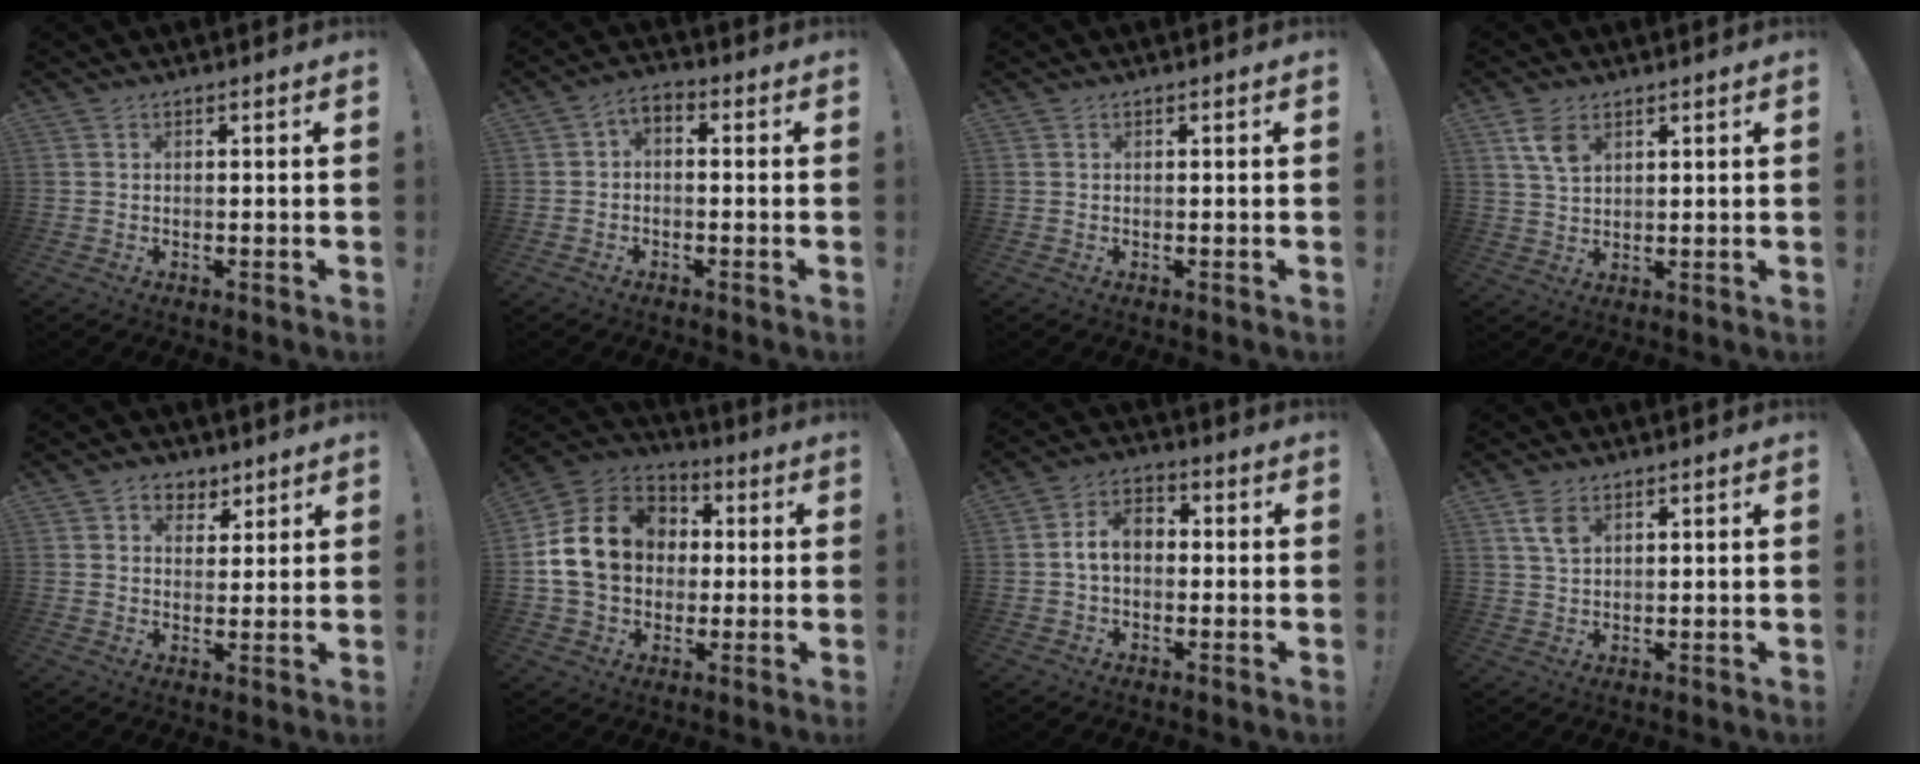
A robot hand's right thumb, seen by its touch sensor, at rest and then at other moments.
{"total": 3.1, "force": [-1.7, 1.7, 2.0], "torque": [-0.040, 0.001, -0.033]}
{"total": 0.0}
{"total": 6.1, "force": [3.2, 3.5, 3.9], "torque": [-0.067, -0.013, 0.061]}
{"total": 6.3, "force": [3.7, 4.9, 1.2], "torque": [-0.004, -0.025, 0.069]}
{"total": 18.6, "force": [2.5, 14.7, 11.2], "torque": [-0.183, 0.015, 0.057]}
{"total": 8.3, "force": [0.4, 5.7, 6.0], "torque": [-0.094, 0.010, 0.007]}
{"total": 5.0, "force": [2.5, 2.8, 3.4], "torque": [-0.055, -0.009, 0.046]}